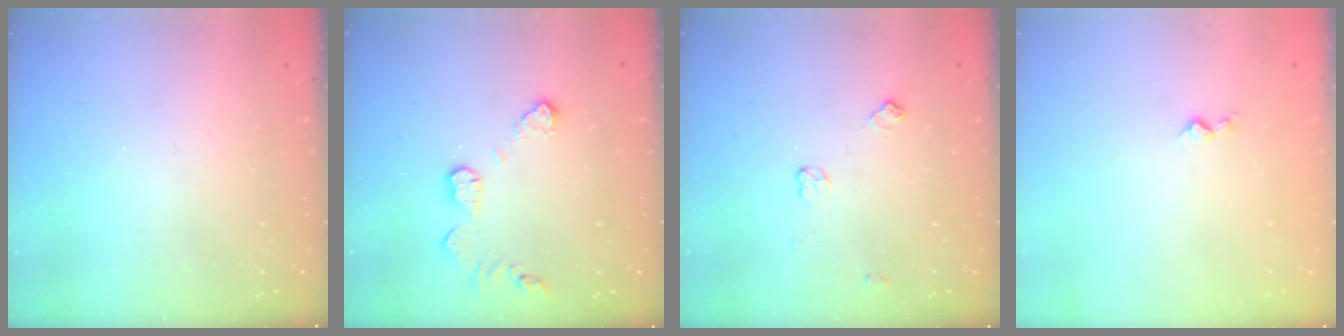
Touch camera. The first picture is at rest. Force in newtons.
{"total": 8.3, "press": 8.3, "slide": 0.4}
{"total": 5.5, "press": 5.5, "slide": 0.7}
{"total": 4.3, "press": 4.2, "slide": 0.7}